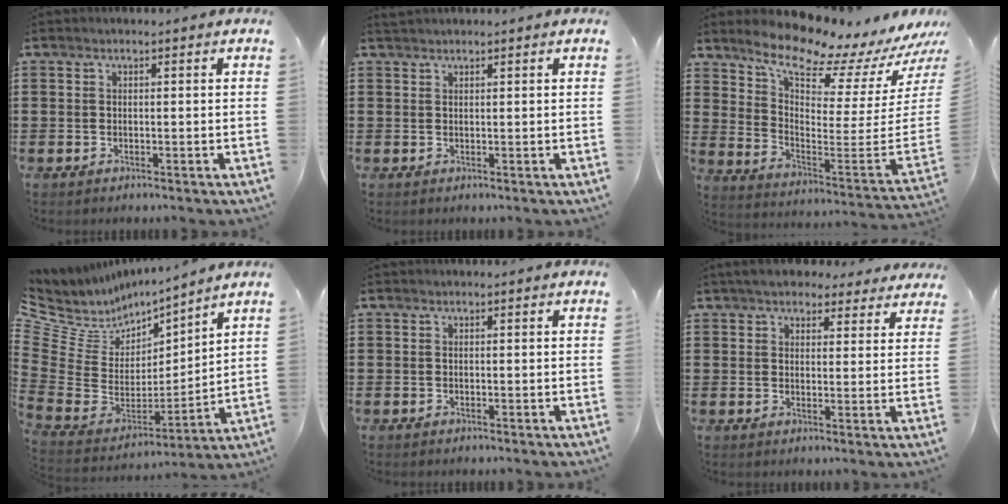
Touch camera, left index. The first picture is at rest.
{"total": 0.8, "force": [0.8, 0.1, 0.2], "torque": [-0.006, 0.000, 0.016]}
{"total": 8.9, "force": [8.3, 0.7, 3.1], "torque": [-0.075, -0.096, 0.134]}
{"total": 5.9, "force": [3.9, 4.3, 1.1], "torque": [-0.063, -0.042, 0.071]}
{"total": 0.0}
{"total": 4.8, "force": [4.3, 1.7, 1.5], "torque": [-0.044, -0.003, 0.081]}